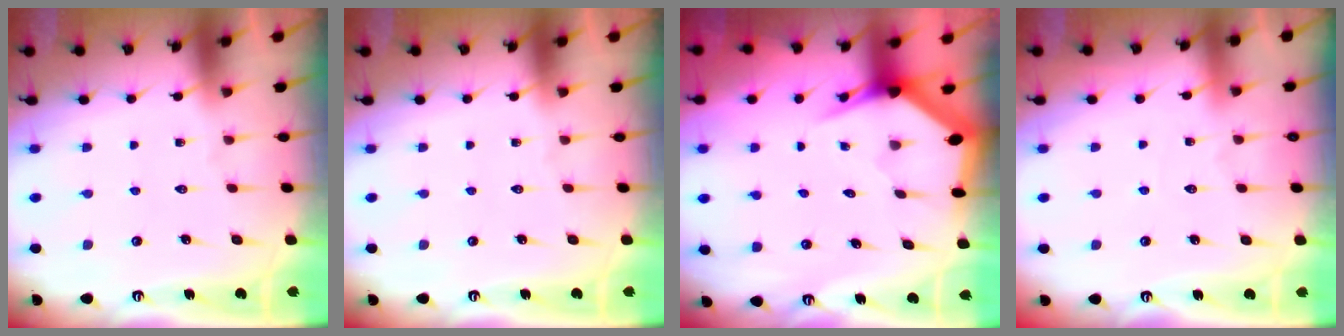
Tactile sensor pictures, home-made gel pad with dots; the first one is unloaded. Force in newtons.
{"total": 0.0}
{"total": 3.8, "press": 3.8, "slide": 0.1}
{"total": 2.5, "press": 2.5, "slide": 0.3}